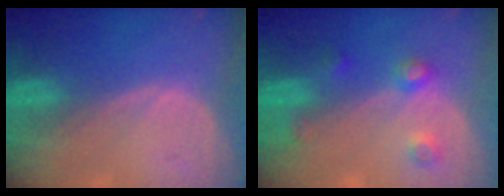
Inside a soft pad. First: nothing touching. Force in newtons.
{"total": 4.2, "press": 3.7, "slide": 1.9}